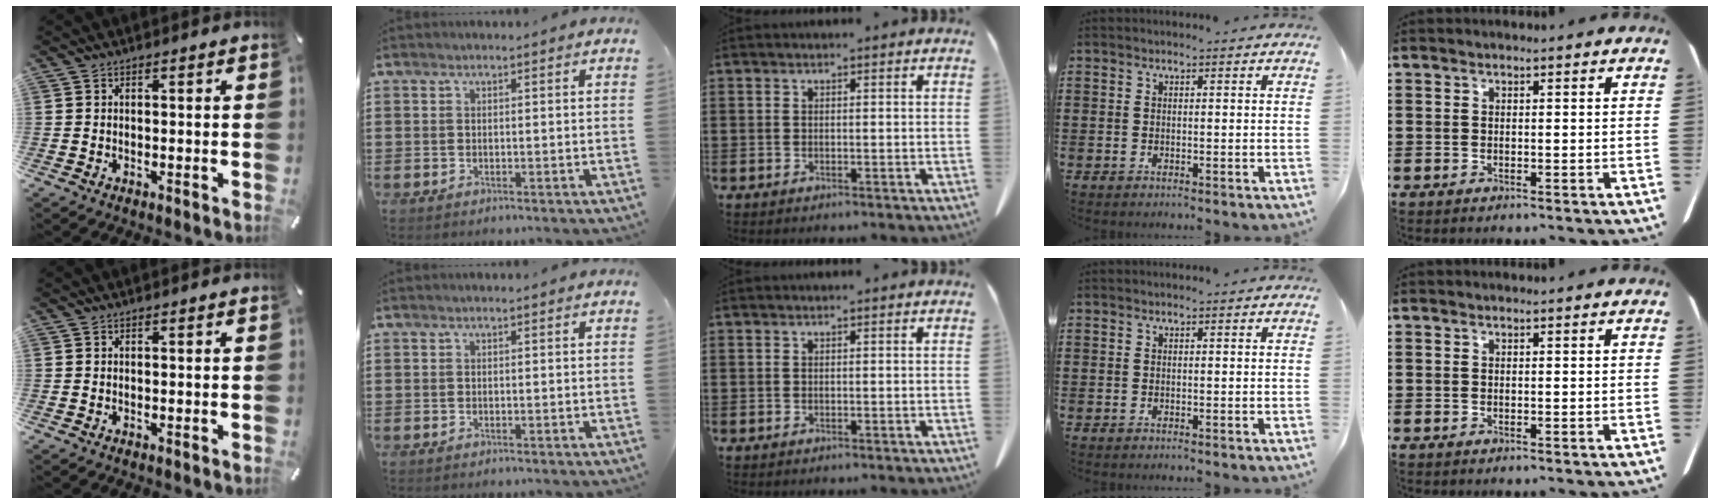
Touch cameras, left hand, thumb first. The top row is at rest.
{}